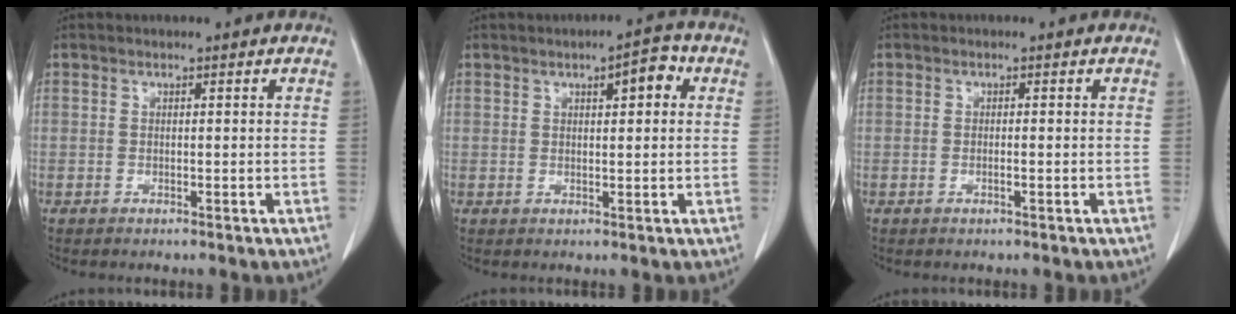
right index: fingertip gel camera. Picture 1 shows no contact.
{"total": 4.8, "force": [1.7, 1.7, 4.2], "torque": [-0.064, 0.016, 0.025]}
{"total": 0.9, "force": [-0.3, 0.2, 0.9], "torque": [-0.019, 0.001, -0.004]}